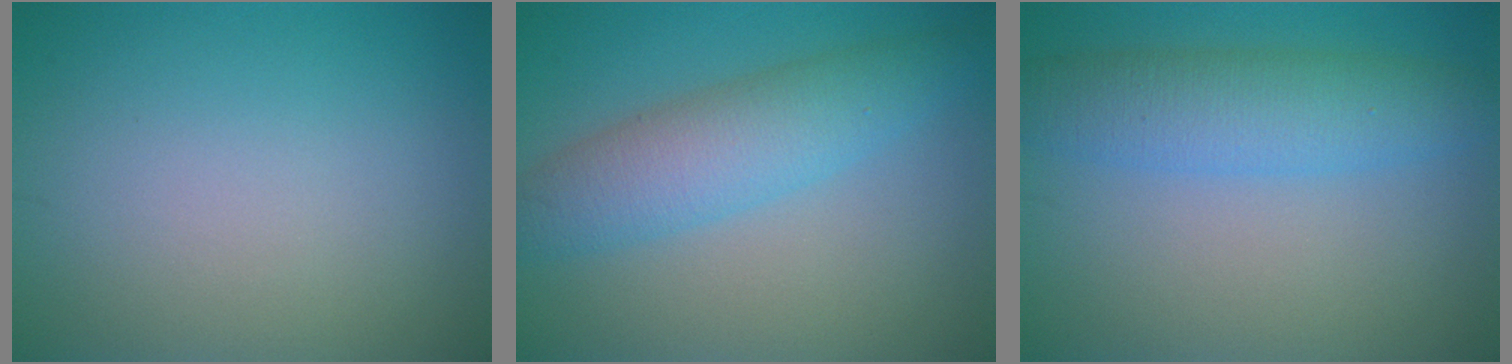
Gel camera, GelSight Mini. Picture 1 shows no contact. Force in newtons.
{"total": 5.2, "press": 5.2, "slide": 0.1}
{"total": 5.1, "press": 5.1, "slide": 0.2}